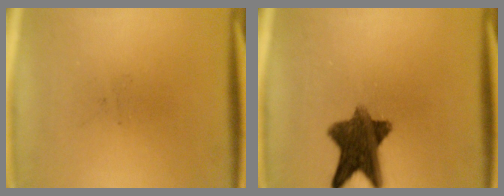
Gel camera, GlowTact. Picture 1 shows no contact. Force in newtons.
{"total": 9.9}